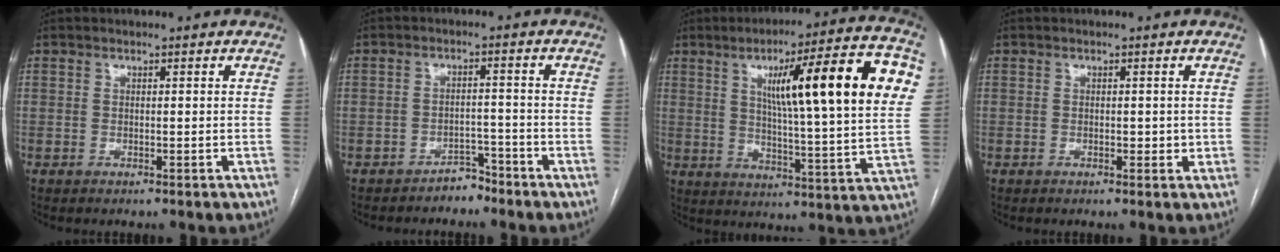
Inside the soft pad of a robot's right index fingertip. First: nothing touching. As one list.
[{"total": 3.1, "force": [-2.7, 1.4, 0.3], "torque": [0.000, 0.006, -0.043]}, {"total": 22.8, "force": [6.9, 1.5, 21.7], "torque": [-0.293, 0.022, 0.092]}, {"total": 1.6, "force": [-0.1, 1.0, 1.2], "torque": [-0.012, 0.001, -0.002]}]